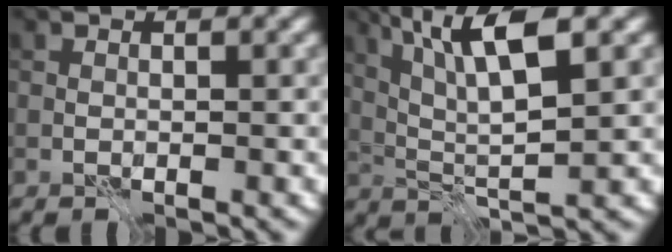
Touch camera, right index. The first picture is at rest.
{"total": 7.5, "force": [3.1, 1.8, 6.6], "torque": [-0.125, 0.007, 0.058]}